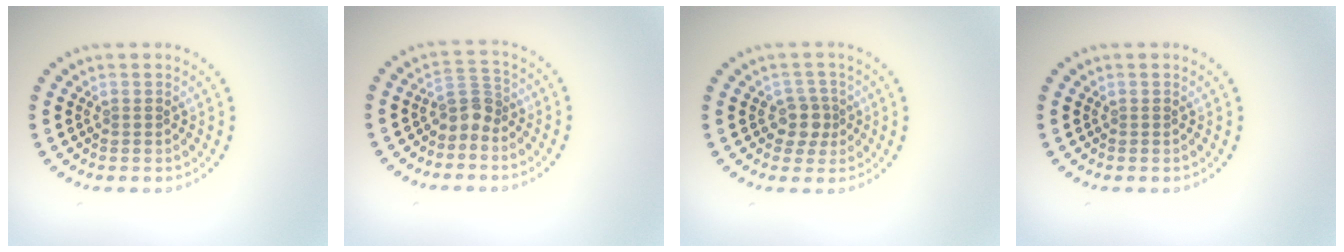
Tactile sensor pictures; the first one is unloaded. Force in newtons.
{"total": 2.4, "press": 1.7, "slide": 1.7}
{"total": 2.2, "press": 1.7, "slide": 1.3}
{"total": 0.0}